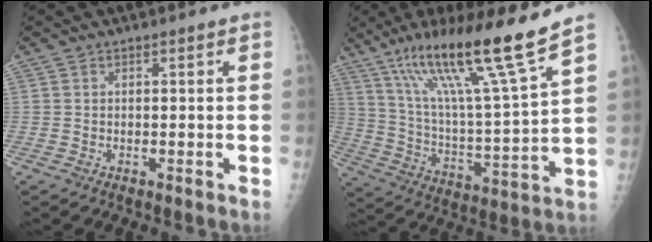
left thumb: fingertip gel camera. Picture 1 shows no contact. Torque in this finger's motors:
{"motor_torque": [0.53, 0.40, 1.43, -1.35, 0.46]}